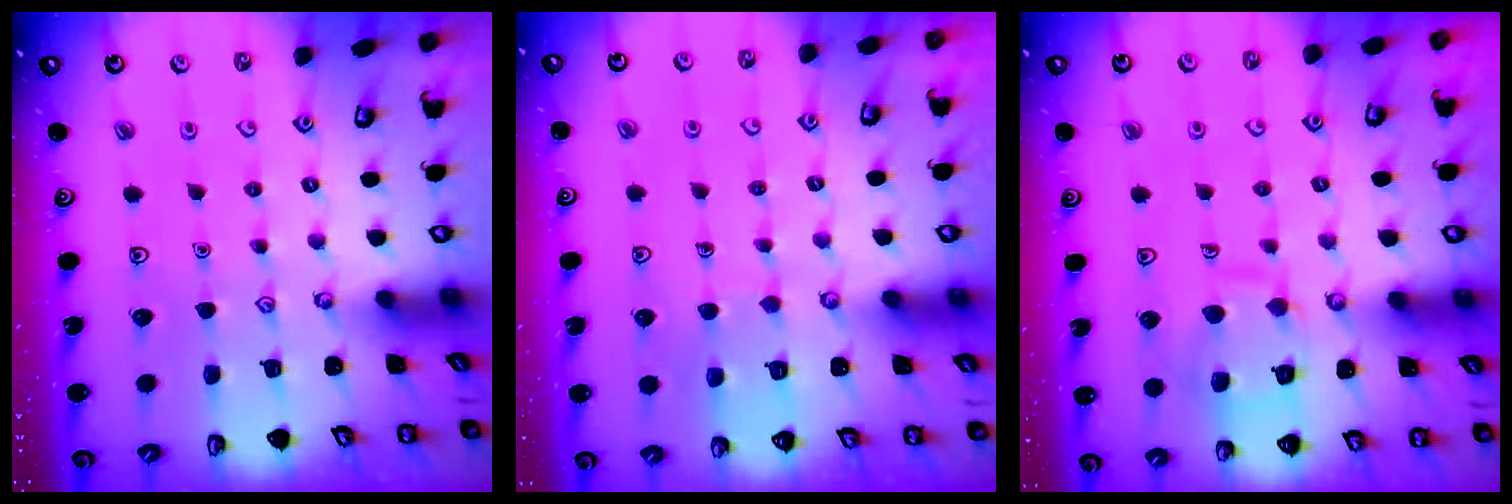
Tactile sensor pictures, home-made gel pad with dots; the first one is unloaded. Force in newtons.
{"total": 5.3, "press": 5.3, "slide": 0.3}
{"total": 10.9, "press": 10.9, "slide": 0.8}